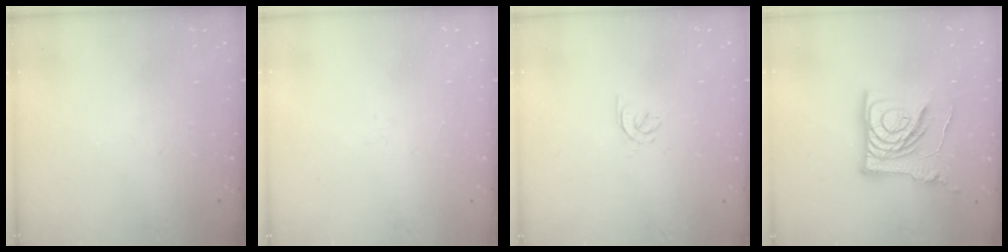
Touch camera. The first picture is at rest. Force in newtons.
{"total": 1.6, "press": 1.5, "slide": 0.4}
{"total": 2.2, "press": 2.1, "slide": 0.7}
{"total": 15.2, "press": 15.1, "slide": 1.4}